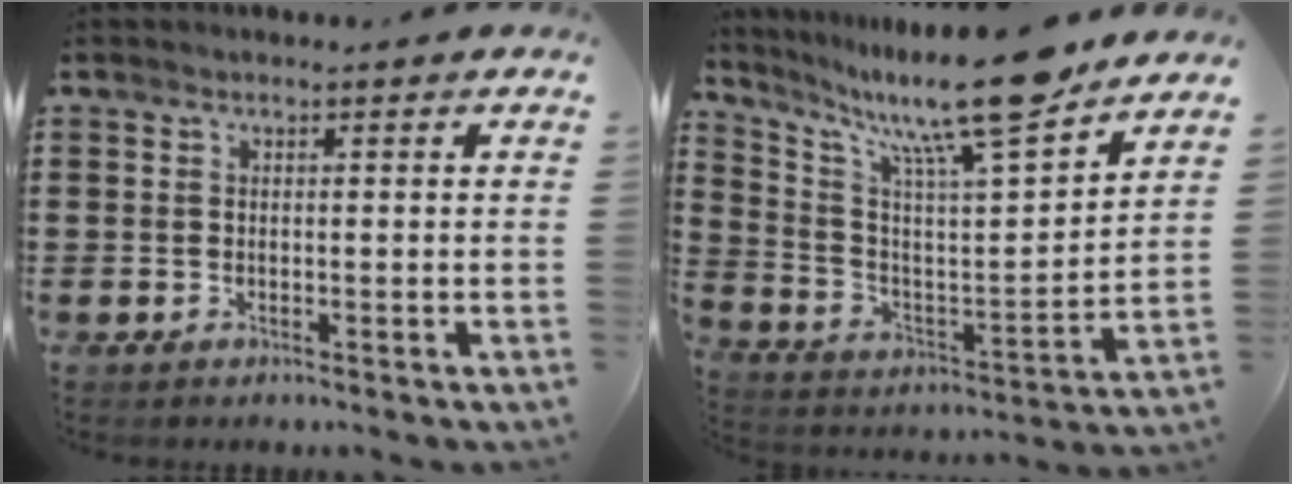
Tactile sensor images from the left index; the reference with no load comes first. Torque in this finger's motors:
{"motor_torque": [2.14, 0.00, 0.98, 0.21]}